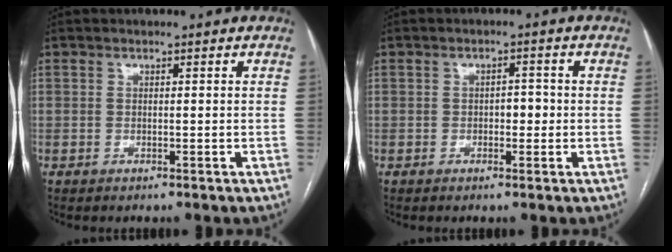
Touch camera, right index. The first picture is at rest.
{"total": 2.4, "force": [-0.2, 1.3, 2.0], "torque": [-0.026, 0.008, -0.003]}